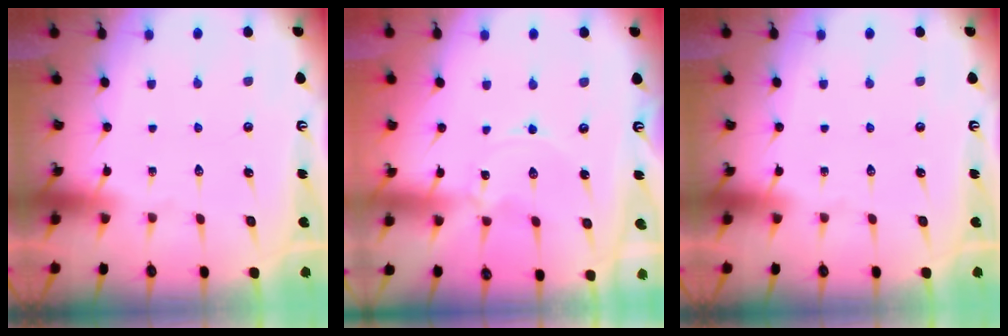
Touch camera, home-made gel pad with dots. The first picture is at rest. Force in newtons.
{"total": 0.0}
{"total": 0.0}